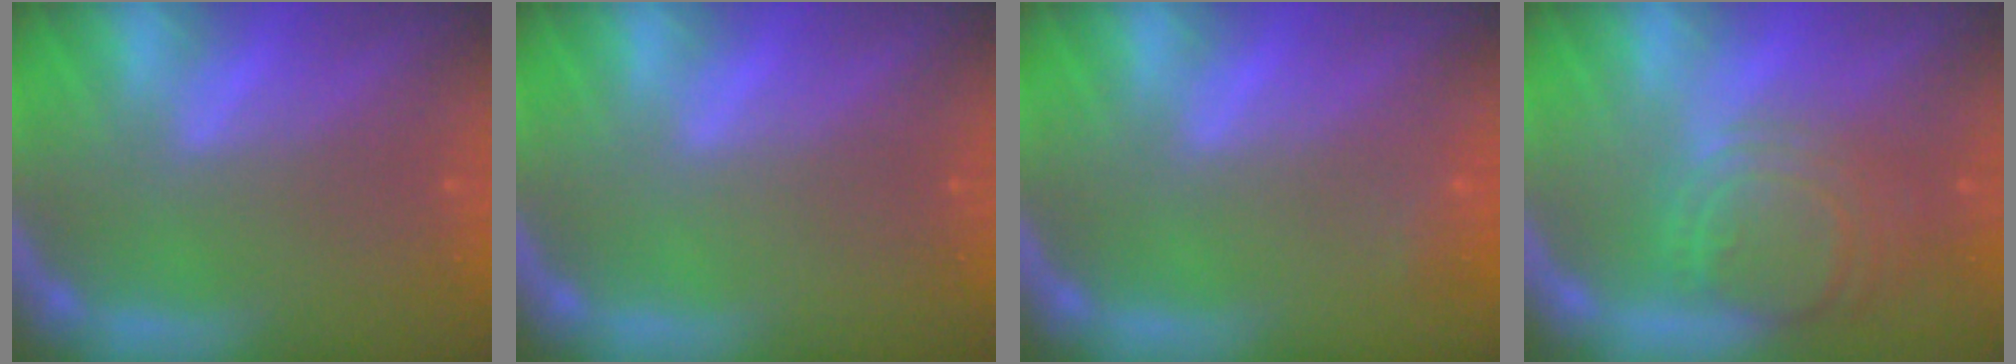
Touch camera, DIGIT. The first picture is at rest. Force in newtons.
{"total": 0.0}
{"total": 1.4}
{"total": 7.6}